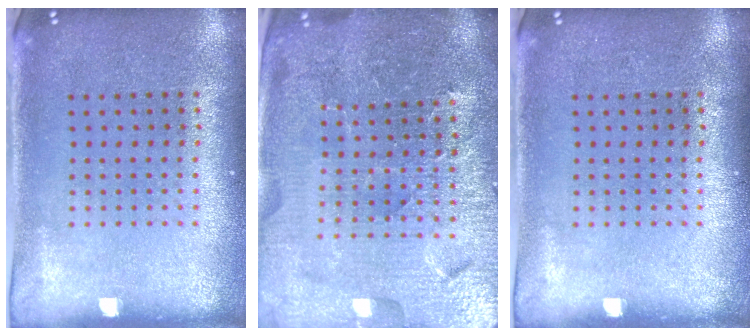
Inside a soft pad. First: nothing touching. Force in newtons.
{"total": 5.3, "press": 4.9, "slide": 2.2}
{"total": 0.0}